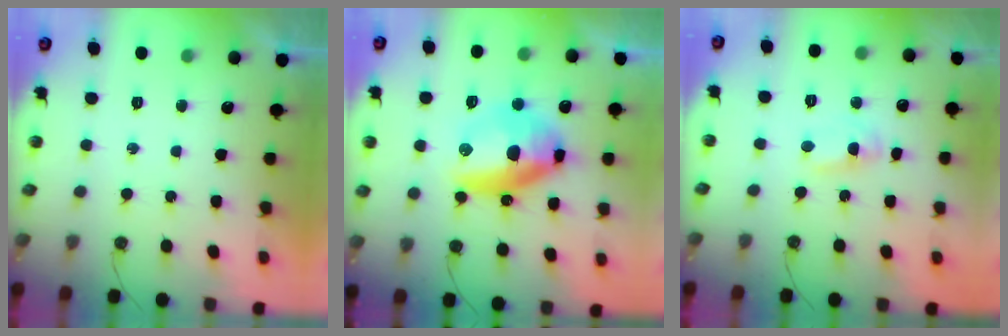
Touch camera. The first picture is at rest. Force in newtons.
{"total": 14.6, "press": 14.4, "slide": 1.9}
{"total": 2.8, "press": 2.8, "slide": 0.3}